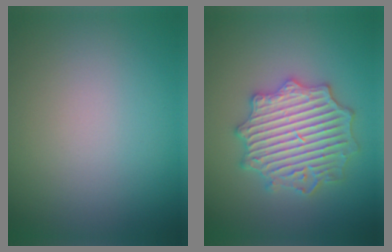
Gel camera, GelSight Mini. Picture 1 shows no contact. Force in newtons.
{"total": 6.5, "press": 6.5, "slide": 1.0}